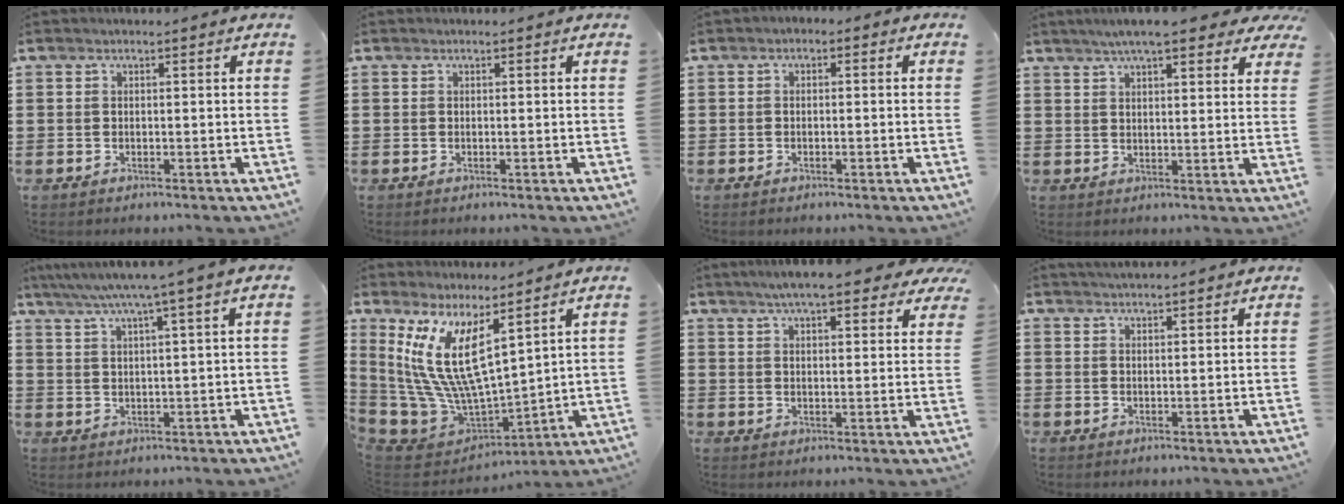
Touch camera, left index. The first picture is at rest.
{"total": 0.0}
{"total": 1.0, "force": [-0.9, 0.4, 0.2], "torque": [-0.006, 0.002, -0.019]}
{"total": 6.9, "force": [5.6, 0.9, 4.0], "torque": [-0.085, -0.008, 0.098]}
{"total": 5.0, "force": [3.4, -0.8, 3.7], "torque": [-0.081, -0.011, 0.053]}
{"total": 13.9, "force": [5.2, 6.0, 11.4], "torque": [-0.281, -0.046, 0.091]}
{"total": 7.1, "force": [5.9, 1.0, 3.8], "torque": [-0.082, -0.009, 0.105]}
{"total": 1.8, "force": [1.8, -0.1, 0.2], "torque": [-0.008, -0.001, 0.034]}